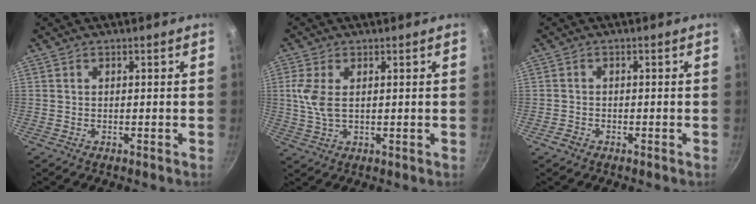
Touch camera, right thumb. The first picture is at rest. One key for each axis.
{"total": 5.6, "fx": 1.1, "fy": 2.9, "fz": 4.7, "tx": -0.104, "ty": 0.001, "tz": 0.024}
{"total": 1.6, "fx": -1.1, "fy": 1.1, "fz": 0.4, "tx": -0.011, "ty": 0.011, "tz": -0.021}